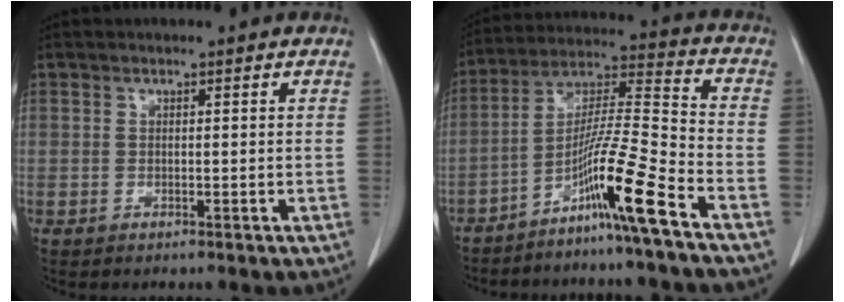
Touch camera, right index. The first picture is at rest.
{"total": 12.3, "force": [-7.5, -2.0, 9.5], "torque": [-0.180, -0.008, -0.141]}